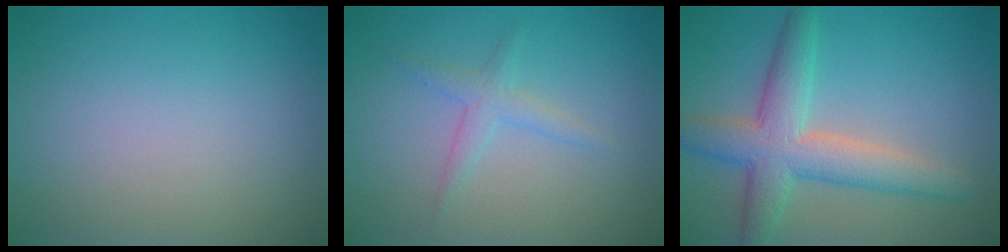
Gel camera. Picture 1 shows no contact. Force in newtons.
{"total": 1.8, "press": 1.8, "slide": 0.1}
{"total": 6.0, "press": 6.0, "slide": 0.5}